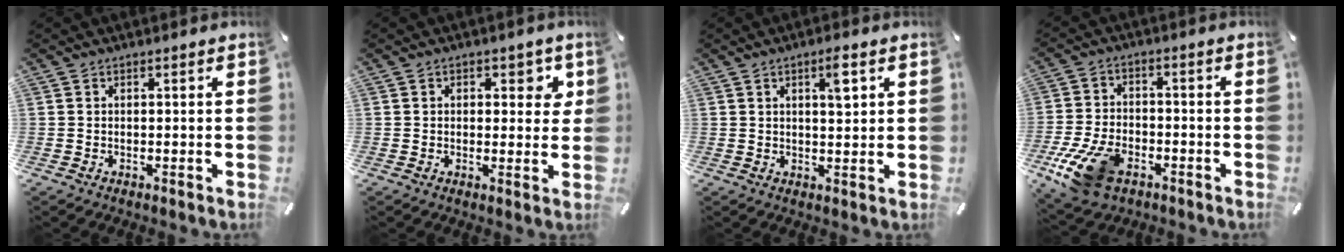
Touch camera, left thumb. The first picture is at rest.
{"total": 4.2, "force": [1.6, 2.9, 2.6], "torque": [-0.018, -0.004, 0.017]}
{"total": 4.8, "force": [1.9, 1.3, 4.2], "torque": [-0.063, -0.005, 0.026]}
{"total": 12.5, "force": [-6.7, 7.3, 7.6], "torque": [-0.157, 0.027, -0.120]}